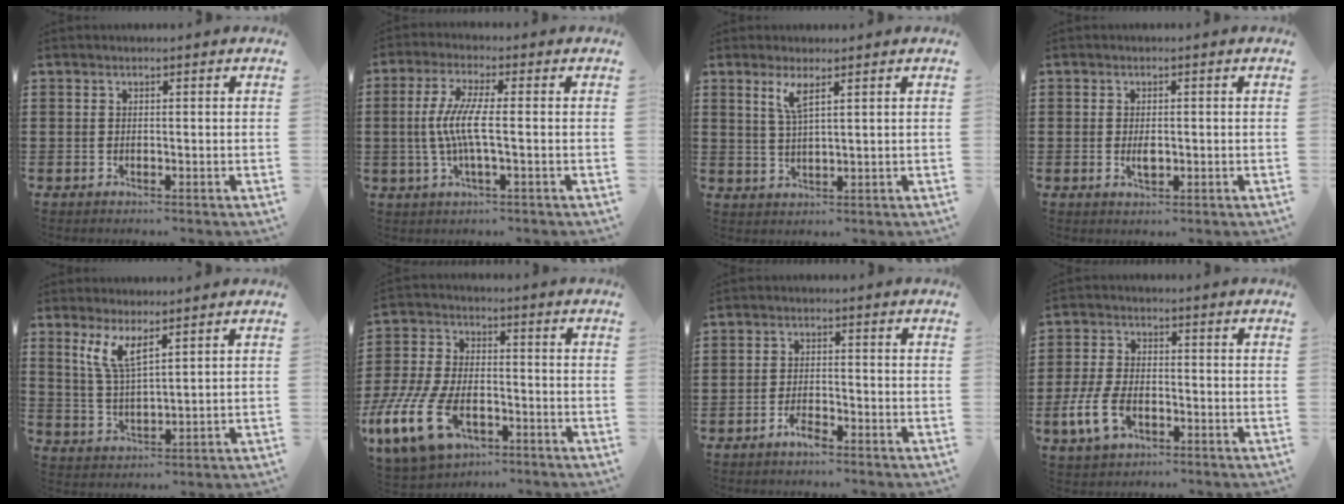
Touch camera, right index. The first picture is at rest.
{"total": 6.3, "force": [-0.7, 0.8, 6.2], "torque": [-0.140, -0.013, -0.025]}
{"total": 3.5, "force": [1.9, 0.5, 2.8], "torque": [-0.061, 0.001, 0.033]}
{"total": 2.1, "force": [-0.1, 0.9, 1.8], "torque": [-0.035, 0.000, -0.002]}
{"total": 5.1, "force": [3.0, 1.2, 4.0], "torque": [-0.088, 0.001, 0.053]}
{"total": 10.7, "force": [-5.4, 5.1, 7.7], "torque": [-0.185, 0.007, -0.105]}
{"total": 2.9, "force": [-2.2, 0.8, 1.7], "torque": [-0.036, 0.004, -0.044]}
{"total": 4.8, "force": [-1.3, 2.3, 4.0], "torque": [-0.099, -0.010, -0.029]}